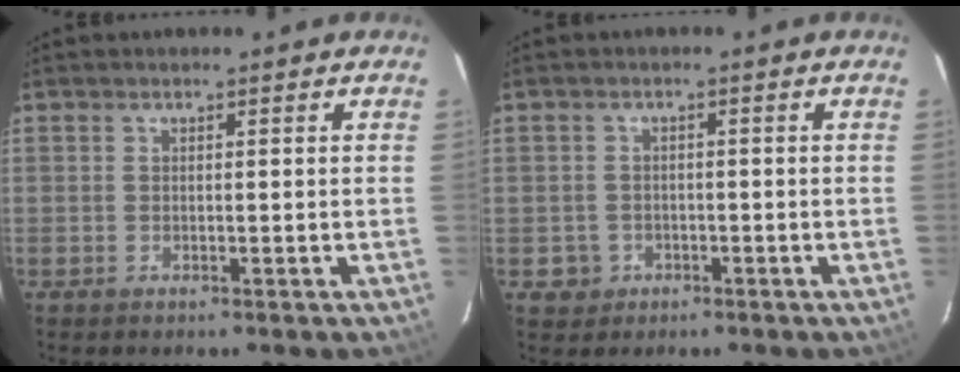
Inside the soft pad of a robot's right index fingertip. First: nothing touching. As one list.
[{"total": 3.5, "force": [-1.0, 3.3, 0.3], "torque": [-0.009, 0.012, -0.010]}]